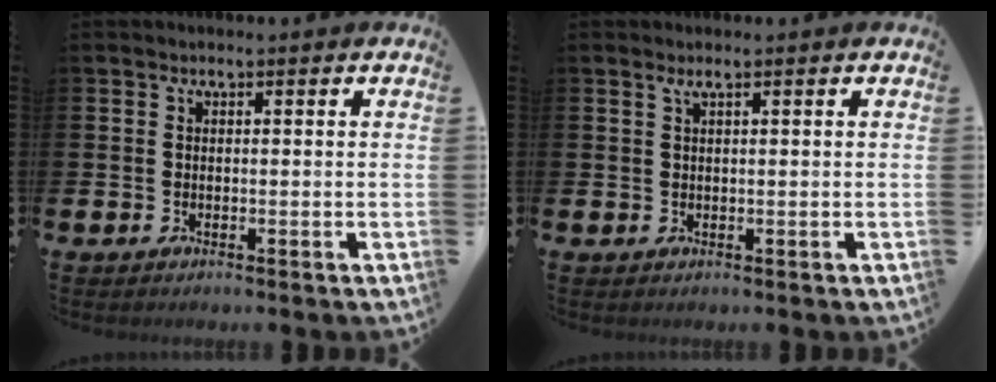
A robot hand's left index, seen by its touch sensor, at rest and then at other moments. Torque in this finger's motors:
{"motor_torque": [0.25, -0.20, 0.13, 0.02]}